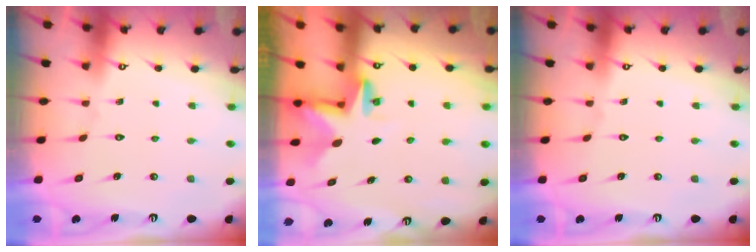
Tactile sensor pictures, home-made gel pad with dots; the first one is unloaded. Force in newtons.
{"total": 2.8, "press": 2.8, "slide": 0.2}
{"total": 0.0}